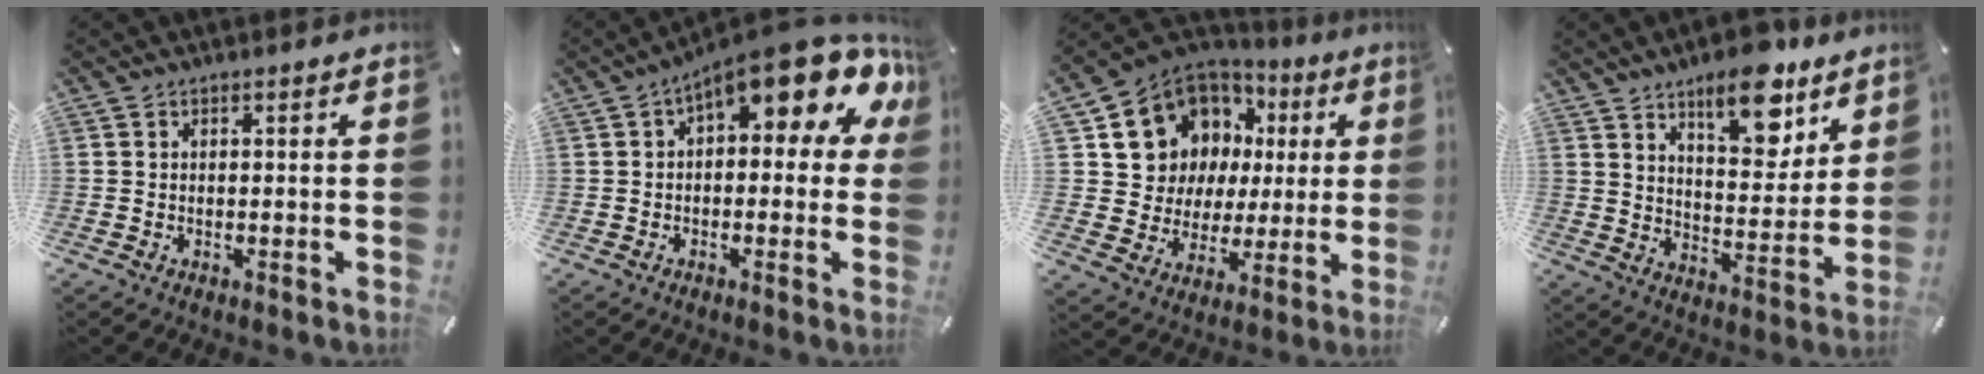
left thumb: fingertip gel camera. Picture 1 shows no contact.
{"total": 14.5, "force": [8.2, 5.0, 11.0], "torque": [-0.165, -0.058, 0.138]}
{"total": 13.4, "force": [6.0, 11.6, 3.1], "torque": [-0.067, -0.049, 0.130]}
{"total": 14.9, "force": [10.1, 6.5, 8.8], "torque": [-0.108, -0.064, 0.170]}